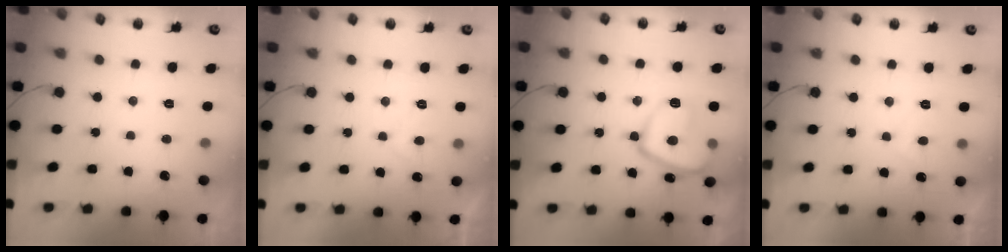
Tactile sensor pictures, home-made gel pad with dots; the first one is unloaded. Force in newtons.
{"total": 2.8, "press": 2.7, "slide": 0.9}
{"total": 14.2, "press": 14.2, "slide": 1.3}
{"total": 2.7, "press": 2.5, "slide": 0.9}